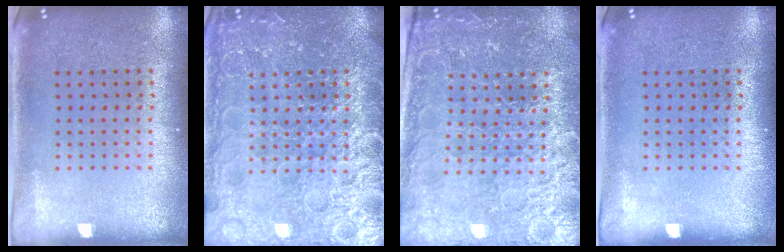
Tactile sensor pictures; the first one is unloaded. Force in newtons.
{"total": 6.7, "press": 6.7, "slide": 0.8}
{"total": 4.0, "press": 3.8, "slide": 1.0}
{"total": 0.0}